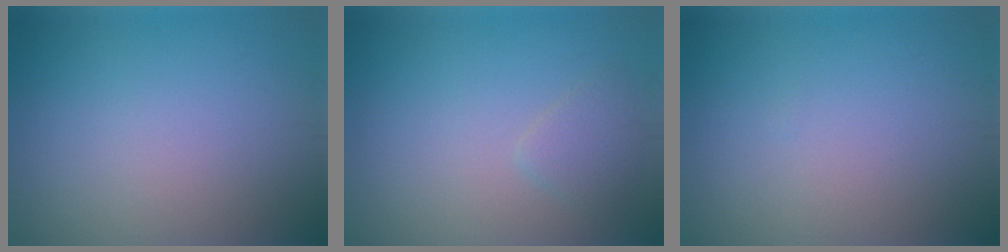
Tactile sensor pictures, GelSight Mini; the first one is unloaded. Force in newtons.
{"total": 1.5, "press": 1.5, "slide": 0.1}
{"total": 0.0}